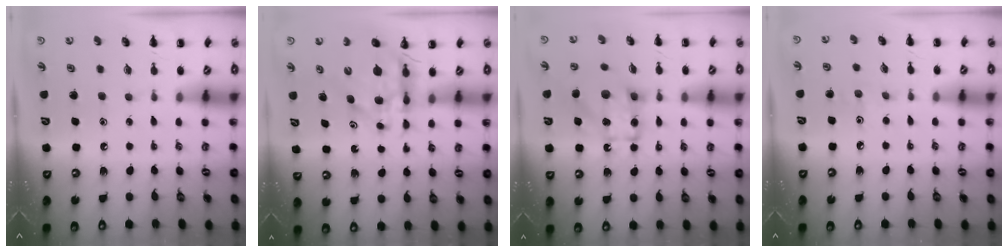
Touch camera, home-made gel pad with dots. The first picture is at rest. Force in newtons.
{"total": 8.8, "press": 8.3, "slide": 3.0}
{"total": 11.9, "press": 11.9, "slide": 1.4}
{"total": 3.1, "press": 2.8, "slide": 1.2}